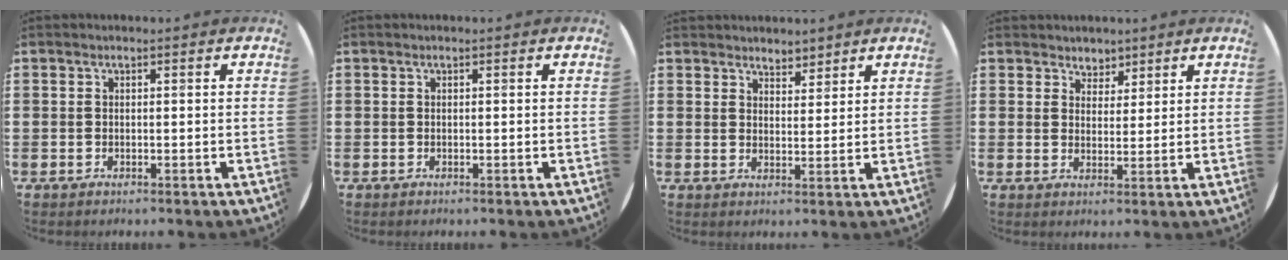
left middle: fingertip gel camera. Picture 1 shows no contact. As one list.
[{"total": 0.0}, {"total": 3.0, "force": [2.9, 0.8, -0.1], "torque": [-0.002, -0.008, 0.054]}, {"total": 3.0, "force": [2.6, 1.5, -0.3], "torque": [-0.002, -0.001, 0.051]}]